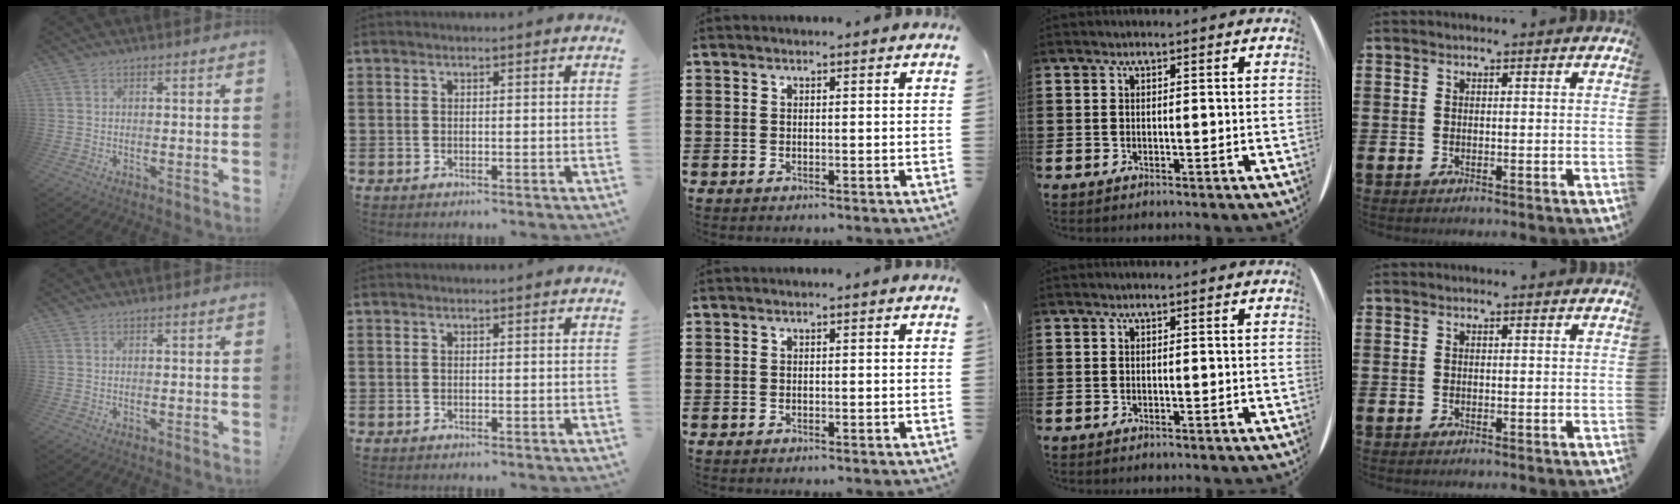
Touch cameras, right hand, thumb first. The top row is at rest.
{}